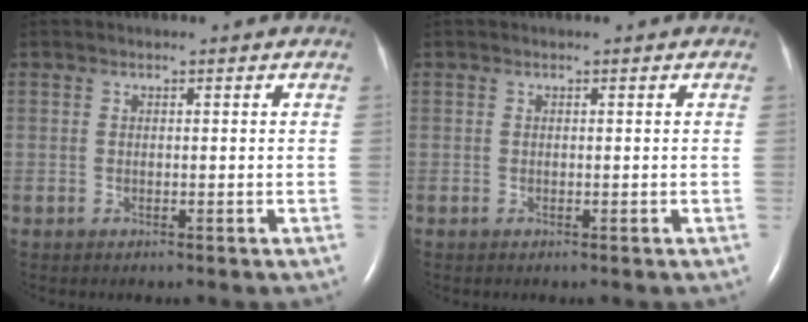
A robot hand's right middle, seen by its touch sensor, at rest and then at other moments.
{"total": 0.0}